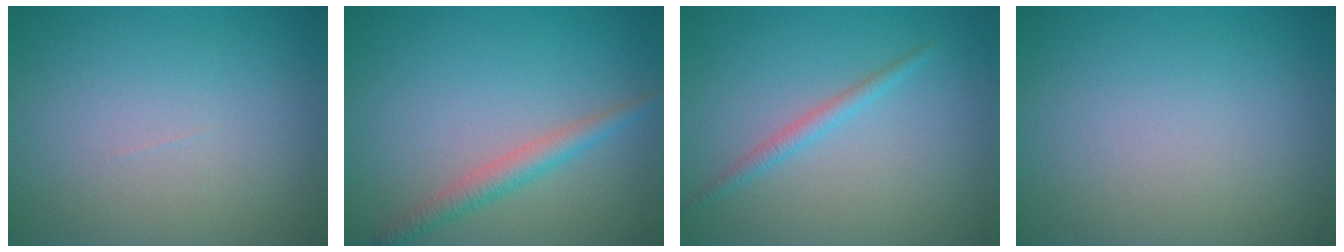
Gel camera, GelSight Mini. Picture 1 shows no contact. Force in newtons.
{"total": 2.4, "press": 2.4, "slide": 0.1}
{"total": 1.5, "press": 1.5, "slide": 0.1}
{"total": 0.0}